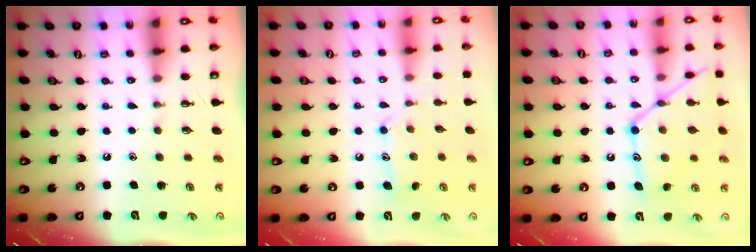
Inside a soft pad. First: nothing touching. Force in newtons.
{"total": 9.6, "press": 9.6, "slide": 0.5}
{"total": 16.3, "press": 16.2, "slide": 1.3}